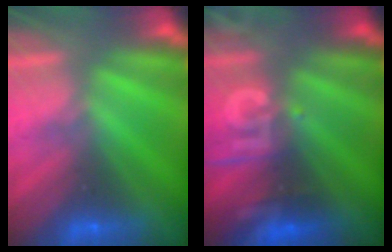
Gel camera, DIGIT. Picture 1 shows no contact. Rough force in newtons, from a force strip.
{"total": 2.9}